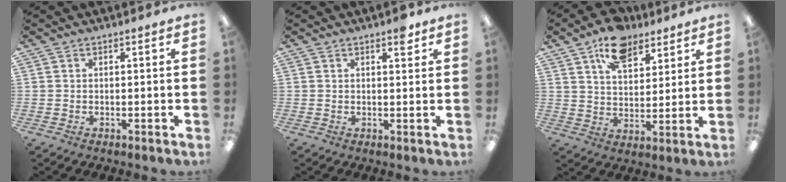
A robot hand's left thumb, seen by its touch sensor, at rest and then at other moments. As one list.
[{"total": 3.2, "force": [2.1, 1.3, 2.0], "torque": [-0.010, -0.009, 0.030]}, {"total": 11.4, "force": [7.9, 6.0, 5.5], "torque": [-0.082, -0.033, 0.143]}]